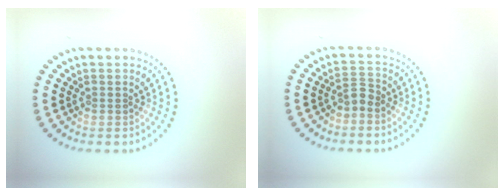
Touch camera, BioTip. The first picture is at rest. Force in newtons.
{"total": 1.6, "press": 1.2, "slide": 1.0}